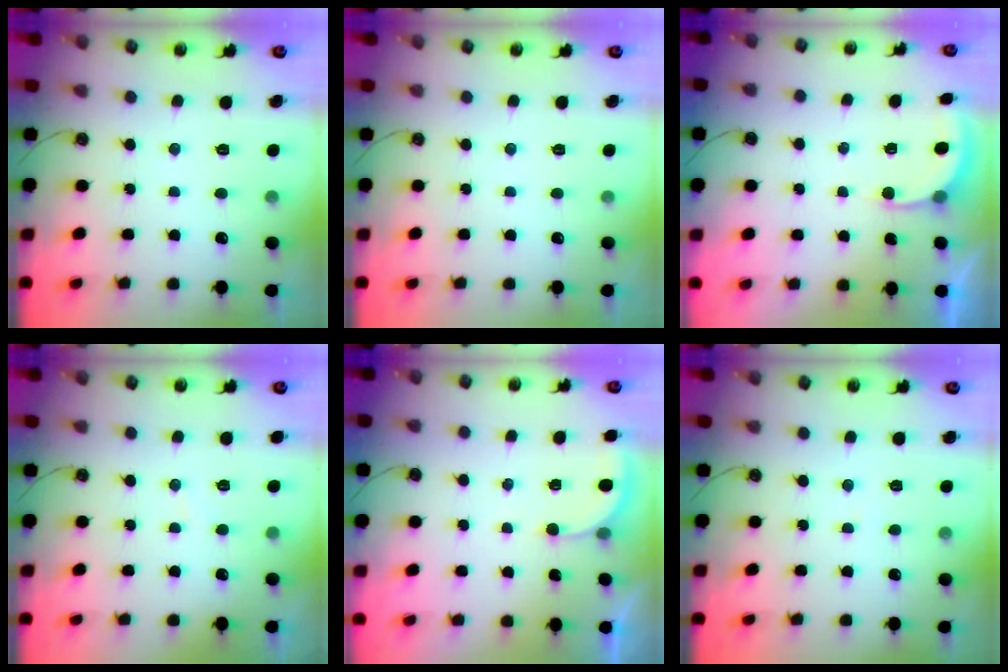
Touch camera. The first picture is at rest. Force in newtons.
{"total": 0.0}
{"total": 3.0, "press": 3.0, "slide": 0.3}
{"total": 4.2, "press": 4.2, "slide": 0.2}
{"total": 2.0, "press": 2.0, "slide": 0.1}
{"total": 4.5, "press": 4.5, "slide": 0.3}